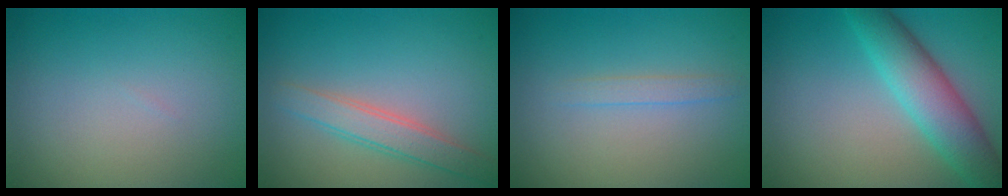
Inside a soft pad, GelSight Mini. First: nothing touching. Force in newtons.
{"total": 2.8, "press": 2.8, "slide": 0.2}
{"total": 1.1, "press": 1.1, "slide": 0.0}
{"total": 5.9, "press": 5.9, "slide": 0.1}